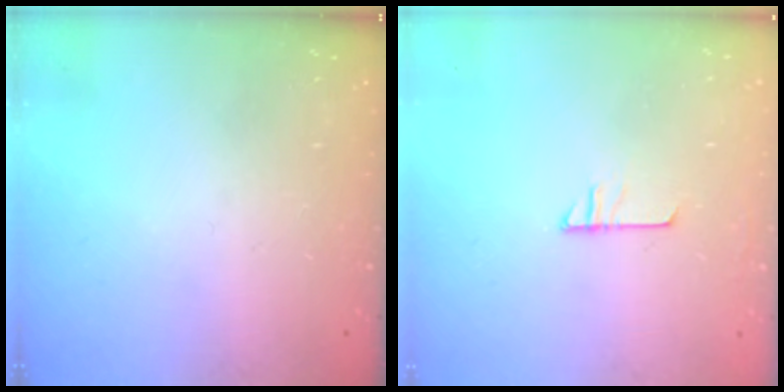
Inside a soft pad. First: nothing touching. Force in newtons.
{"total": 6.4, "press": 6.4, "slide": 0.3}